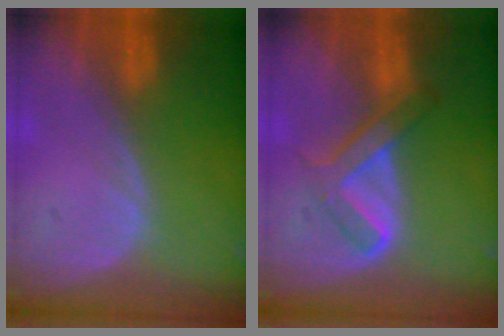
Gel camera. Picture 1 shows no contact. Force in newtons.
{"total": 6.0, "press": 5.3, "slide": 2.8}